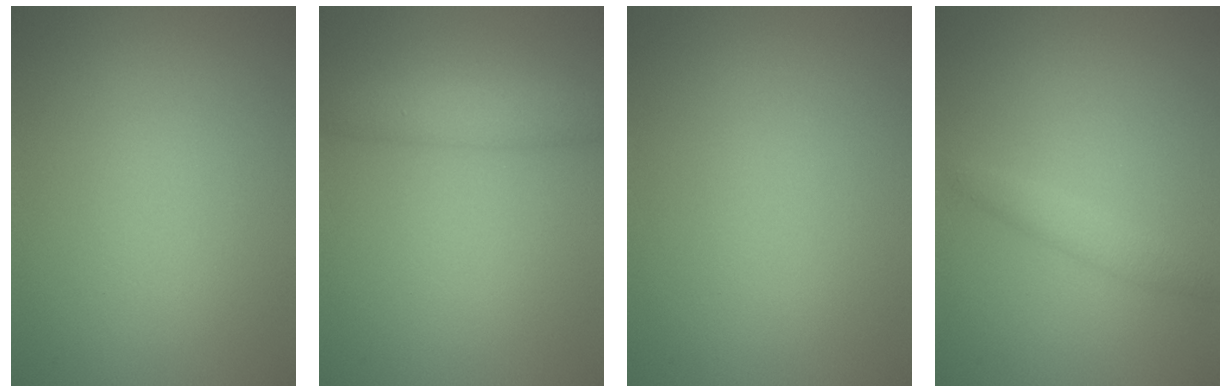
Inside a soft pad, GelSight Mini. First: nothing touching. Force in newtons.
{"total": 3.0, "press": 3.0, "slide": 0.2}
{"total": 0.0}
{"total": 1.6, "press": 1.6, "slide": 0.1}